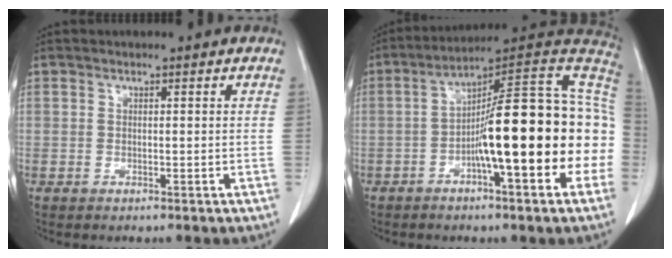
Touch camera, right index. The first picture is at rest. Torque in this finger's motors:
{"motor_torque": [2.14, 0.00, 0.77, 0.21]}